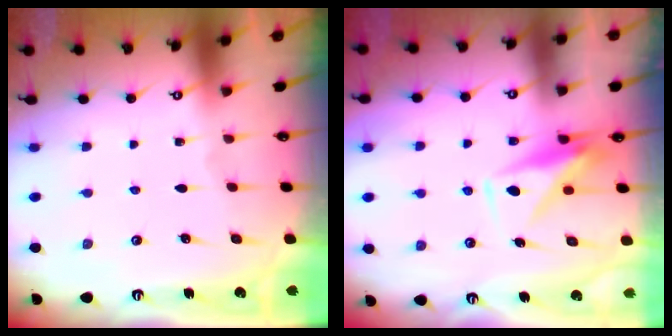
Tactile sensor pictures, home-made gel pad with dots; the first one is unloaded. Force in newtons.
{"total": 8.0, "press": 8.0, "slide": 0.4}